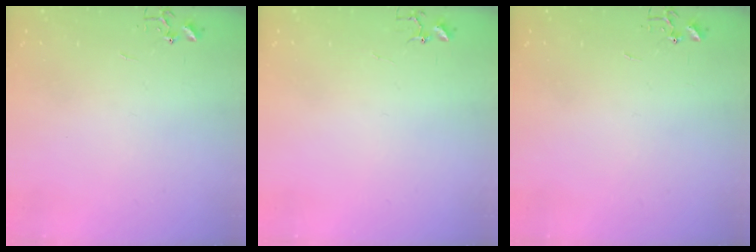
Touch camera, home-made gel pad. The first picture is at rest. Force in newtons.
{"total": 3.8, "press": 3.8, "slide": 0.4}
{"total": 0.0}